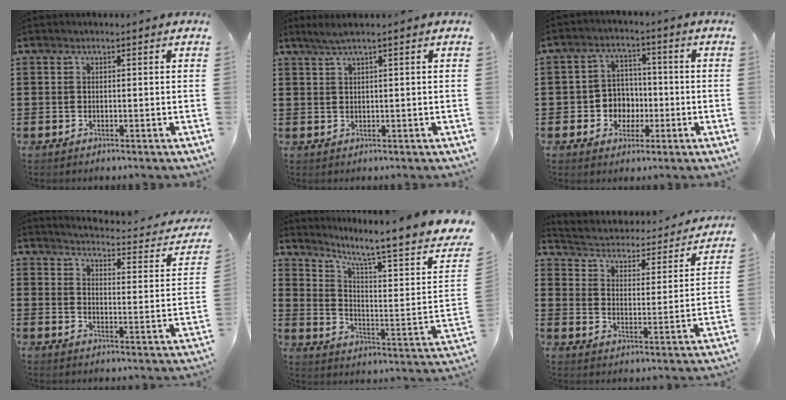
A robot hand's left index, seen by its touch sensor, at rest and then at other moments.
{"total": 1.9, "force": [1.0, -0.2, 1.6], "torque": [-0.029, -0.001, 0.018]}
{"total": 5.0, "force": [-1.2, 4.7, 1.4], "torque": [-0.041, 0.015, -0.023]}
{"total": 3.0, "force": [2.9, -0.3, 0.8], "torque": [-0.028, -0.033, 0.038]}
{"total": 6.9, "force": [5.6, -0.4, 4.1], "torque": [-0.091, -0.059, 0.082]}
{"total": 2.1, "force": [1.8, 0.9, 0.6], "torque": [-0.027, -0.021, 0.019]}